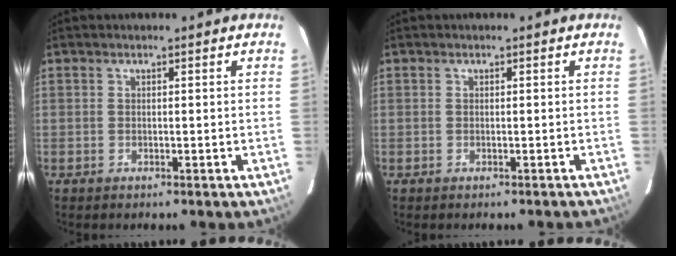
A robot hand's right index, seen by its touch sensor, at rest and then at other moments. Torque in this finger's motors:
{"motor_torque": [-0.56, -0.61, -0.18, -0.06]}